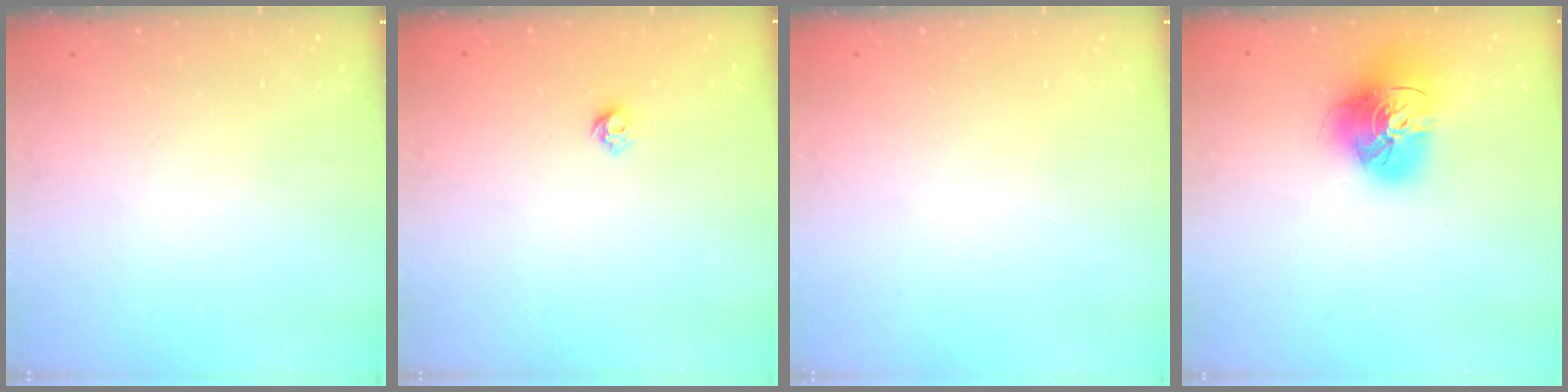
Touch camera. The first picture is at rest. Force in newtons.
{"total": 5.3, "press": 5.3, "slide": 0.8}
{"total": 0.0}
{"total": 17.7, "press": 17.6, "slide": 1.8}